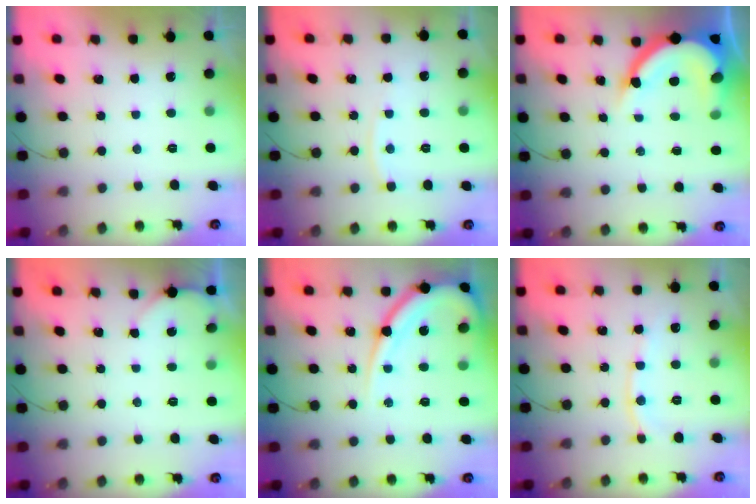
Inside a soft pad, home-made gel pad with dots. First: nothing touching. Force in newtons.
{"total": 3.6, "press": 3.6, "slide": 0.5}
{"total": 13.1, "press": 13.0, "slide": 1.3}
{"total": 1.0, "press": 1.0, "slide": 0.1}
{"total": 13.4, "press": 13.3, "slide": 1.5}
{"total": 7.7, "press": 7.6, "slide": 1.1}